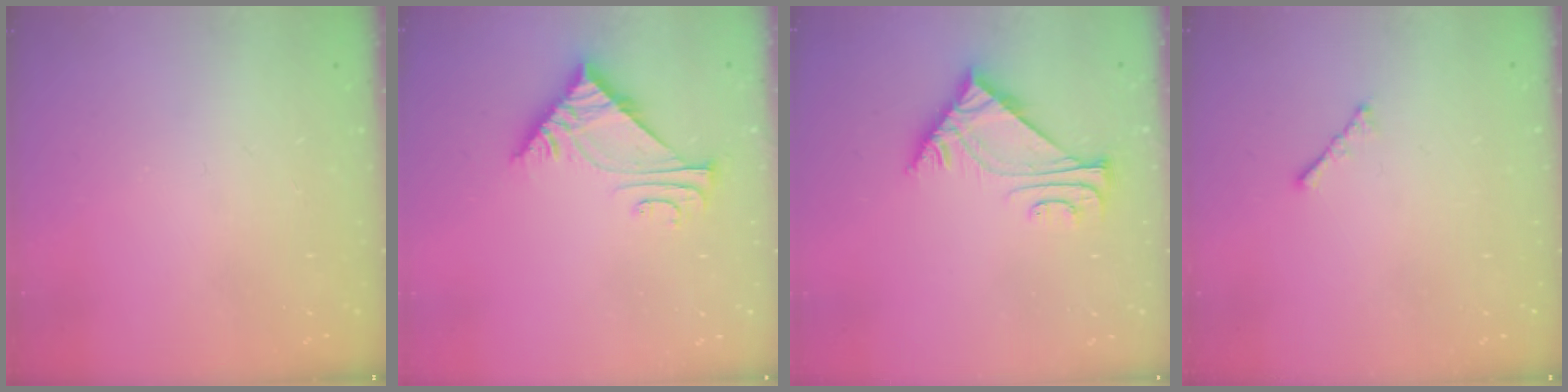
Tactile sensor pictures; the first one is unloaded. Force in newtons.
{"total": 7.7, "press": 7.7, "slide": 0.4}
{"total": 5.4, "press": 5.3, "slide": 1.0}
{"total": 1.9, "press": 1.8, "slide": 0.5}